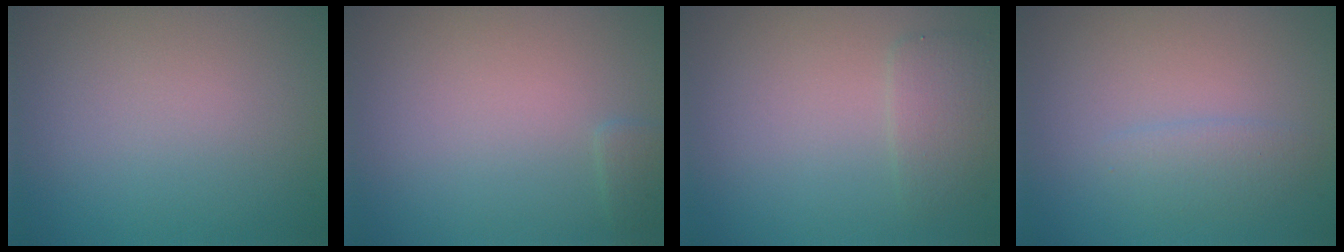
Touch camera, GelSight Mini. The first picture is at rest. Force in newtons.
{"total": 0.9, "press": 0.9, "slide": 0.0}
{"total": 2.0, "press": 2.0, "slide": 0.2}
{"total": 1.5, "press": 1.5, "slide": 0.0}